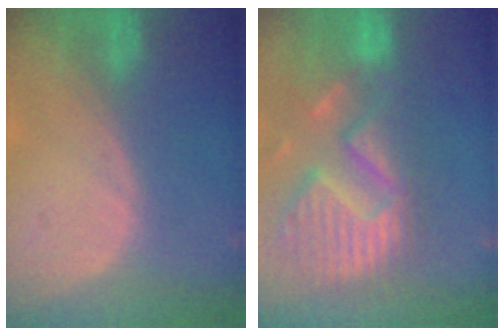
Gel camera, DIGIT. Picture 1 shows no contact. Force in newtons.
{"total": 14.0, "press": 11.6, "slide": 7.7}